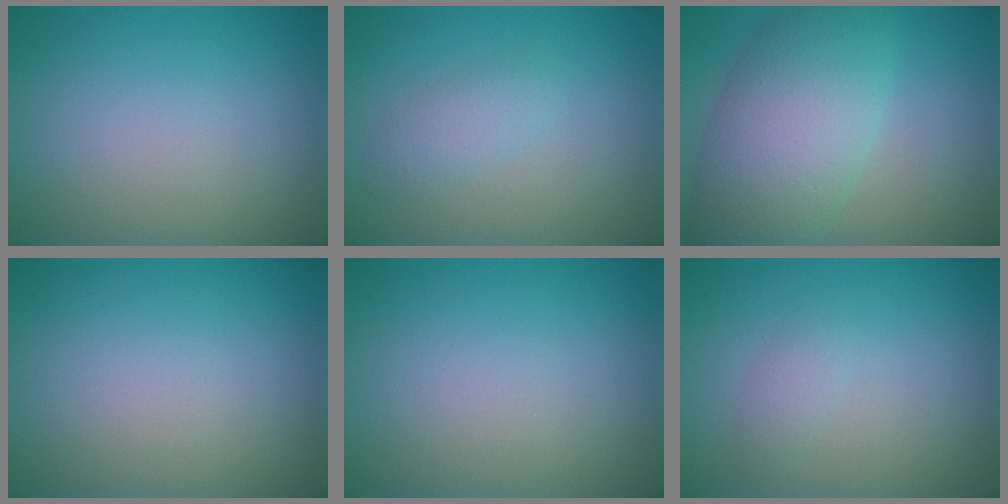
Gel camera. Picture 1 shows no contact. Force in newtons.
{"total": 1.8, "press": 1.8, "slide": 0.1}
{"total": 8.7, "press": 8.7, "slide": 0.3}
{"total": 0.0}
{"total": 0.0}
{"total": 1.1, "press": 1.1, "slide": 0.0}